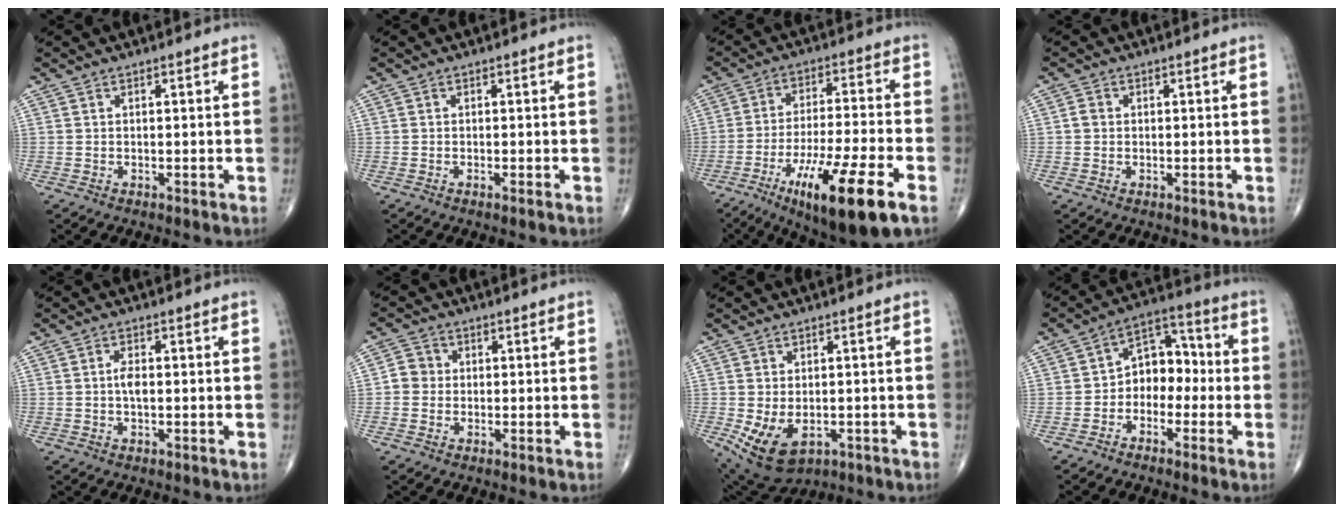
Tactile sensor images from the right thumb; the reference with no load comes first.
{"total": 0.7, "force": [-0.3, 0.0, 0.6], "torque": [-0.013, -0.001, -0.006]}
{"total": 17.8, "force": [-8.7, 3.2, 15.2], "torque": [-0.271, 0.016, -0.137]}
{"total": 1.6, "force": [0.0, 1.4, 0.7], "torque": [-0.008, 0.003, -0.001]}
{"total": 2.5, "force": [-0.1, 1.2, 2.2], "torque": [-0.043, 0.003, -0.006]}
{"total": 3.5, "force": [-0.2, 3.3, 1.2], "torque": [-0.005, 0.008, -0.011]}
{"total": 9.1, "force": [-2.5, 5.7, 6.6], "torque": [-0.110, -0.005, -0.024]}
{"total": 8.7, "force": [-1.6, 6.4, 5.7], "torque": [-0.051, 0.044, -0.045]}